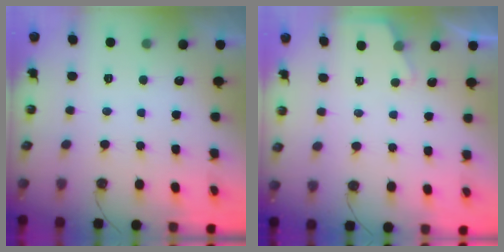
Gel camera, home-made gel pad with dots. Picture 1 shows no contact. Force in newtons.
{"total": 2.3, "press": 2.3, "slide": 0.3}